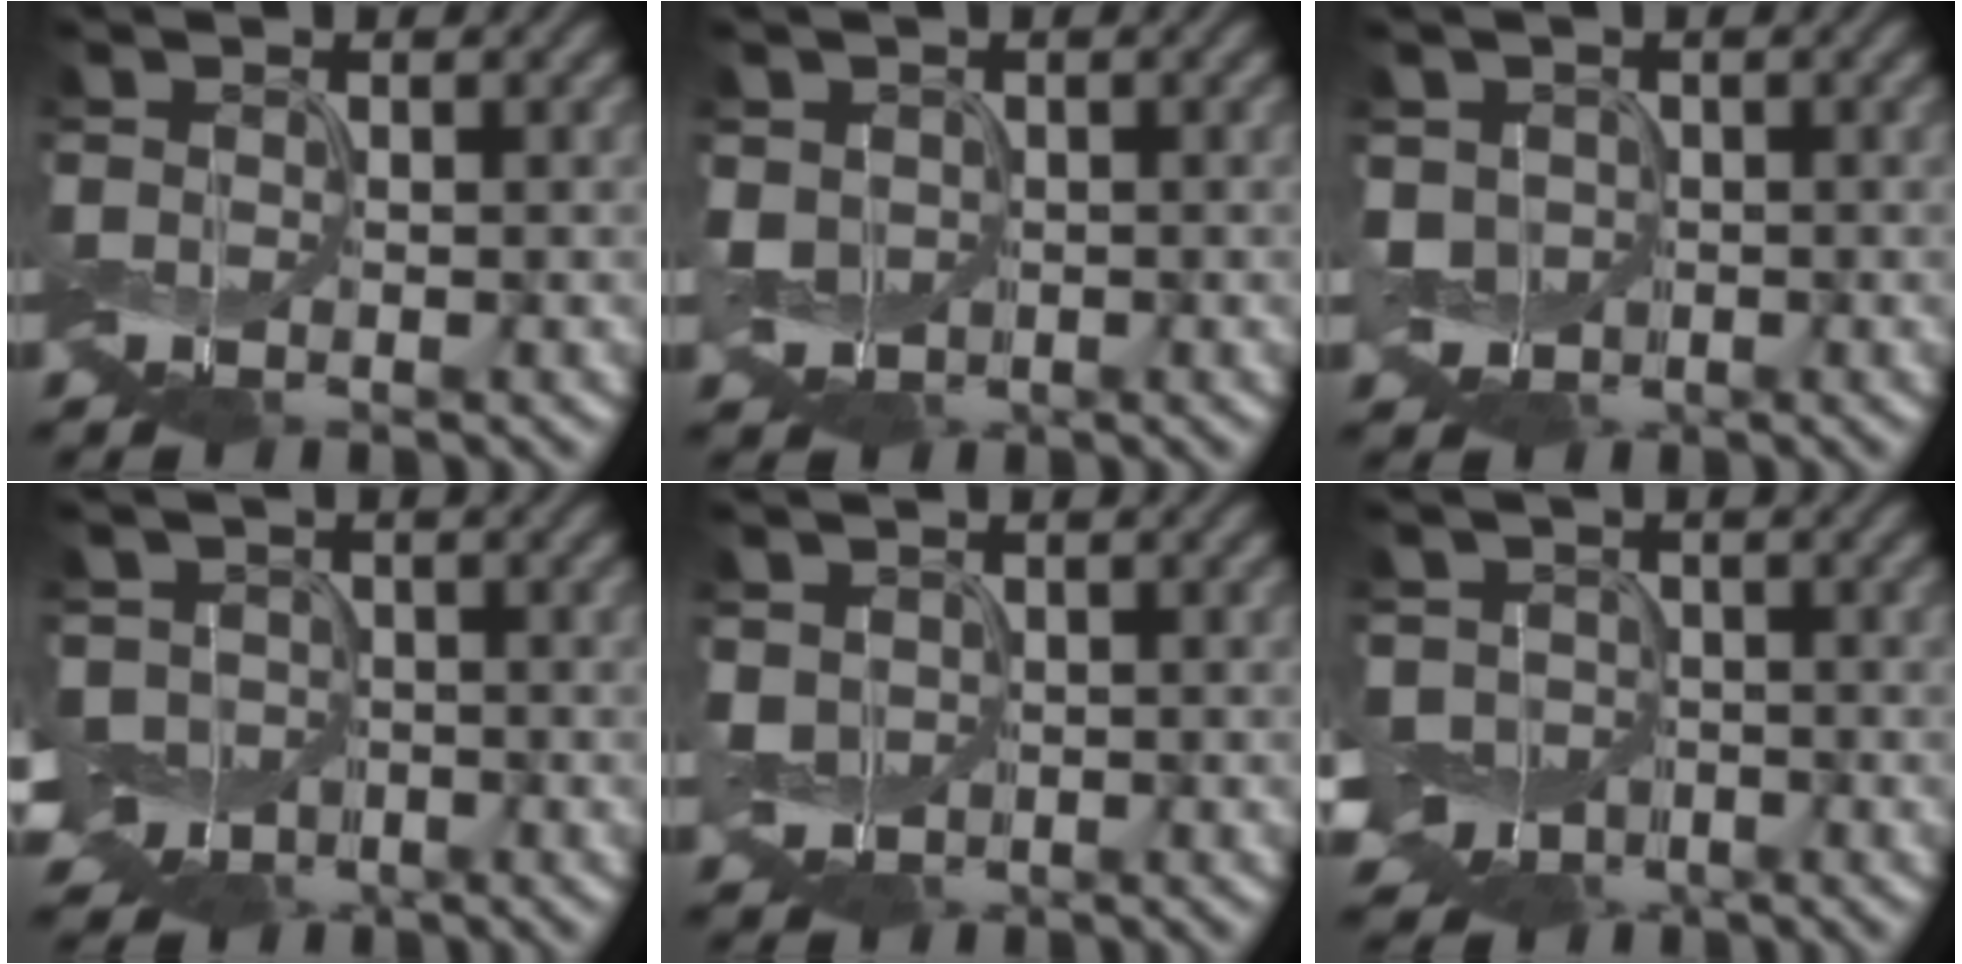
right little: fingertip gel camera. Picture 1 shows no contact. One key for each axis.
{"total": 2.6, "fx": -0.5, "fy": 2.2, "fz": 1.2, "tx": -0.034, "ty": 0.000, "tz": -0.011}
{"total": 2.9, "fx": -0.7, "fy": 2.5, "fz": 1.3, "tx": -0.034, "ty": 0.001, "tz": -0.015}
{"total": 4.7, "fx": -1.5, "fy": 3.7, "fz": 2.4, "tx": -0.048, "ty": -0.004, "tz": -0.038}
{"total": 2.3, "fx": -0.3, "fy": 1.9, "fz": 1.2, "tx": -0.034, "ty": 0.001, "tz": -0.007}
{"total": 4.5, "fx": -1.6, "fy": 3.7, "fz": 2.2, "tx": -0.039, "ty": -0.006, "tz": -0.039}